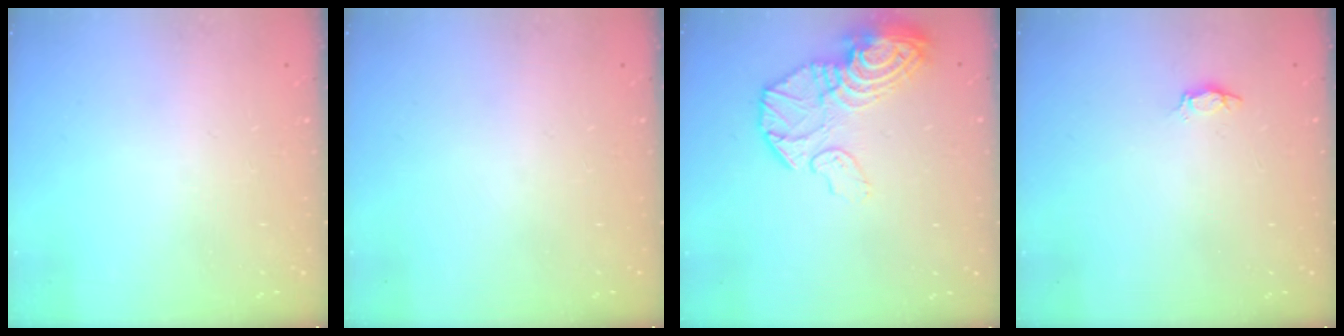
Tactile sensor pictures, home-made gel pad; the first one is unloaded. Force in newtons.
{"total": 0.0}
{"total": 17.4, "press": 16.7, "slide": 5.1}
{"total": 2.9, "press": 2.9, "slide": 0.4}